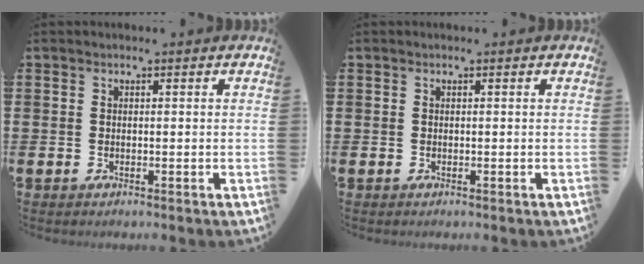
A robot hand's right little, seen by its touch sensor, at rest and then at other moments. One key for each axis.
{"total": 0.0}